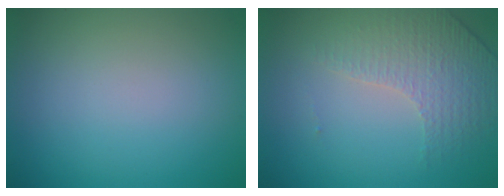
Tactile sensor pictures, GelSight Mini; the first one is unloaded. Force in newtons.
{"total": 4.3, "press": 2.9, "slide": 3.2}